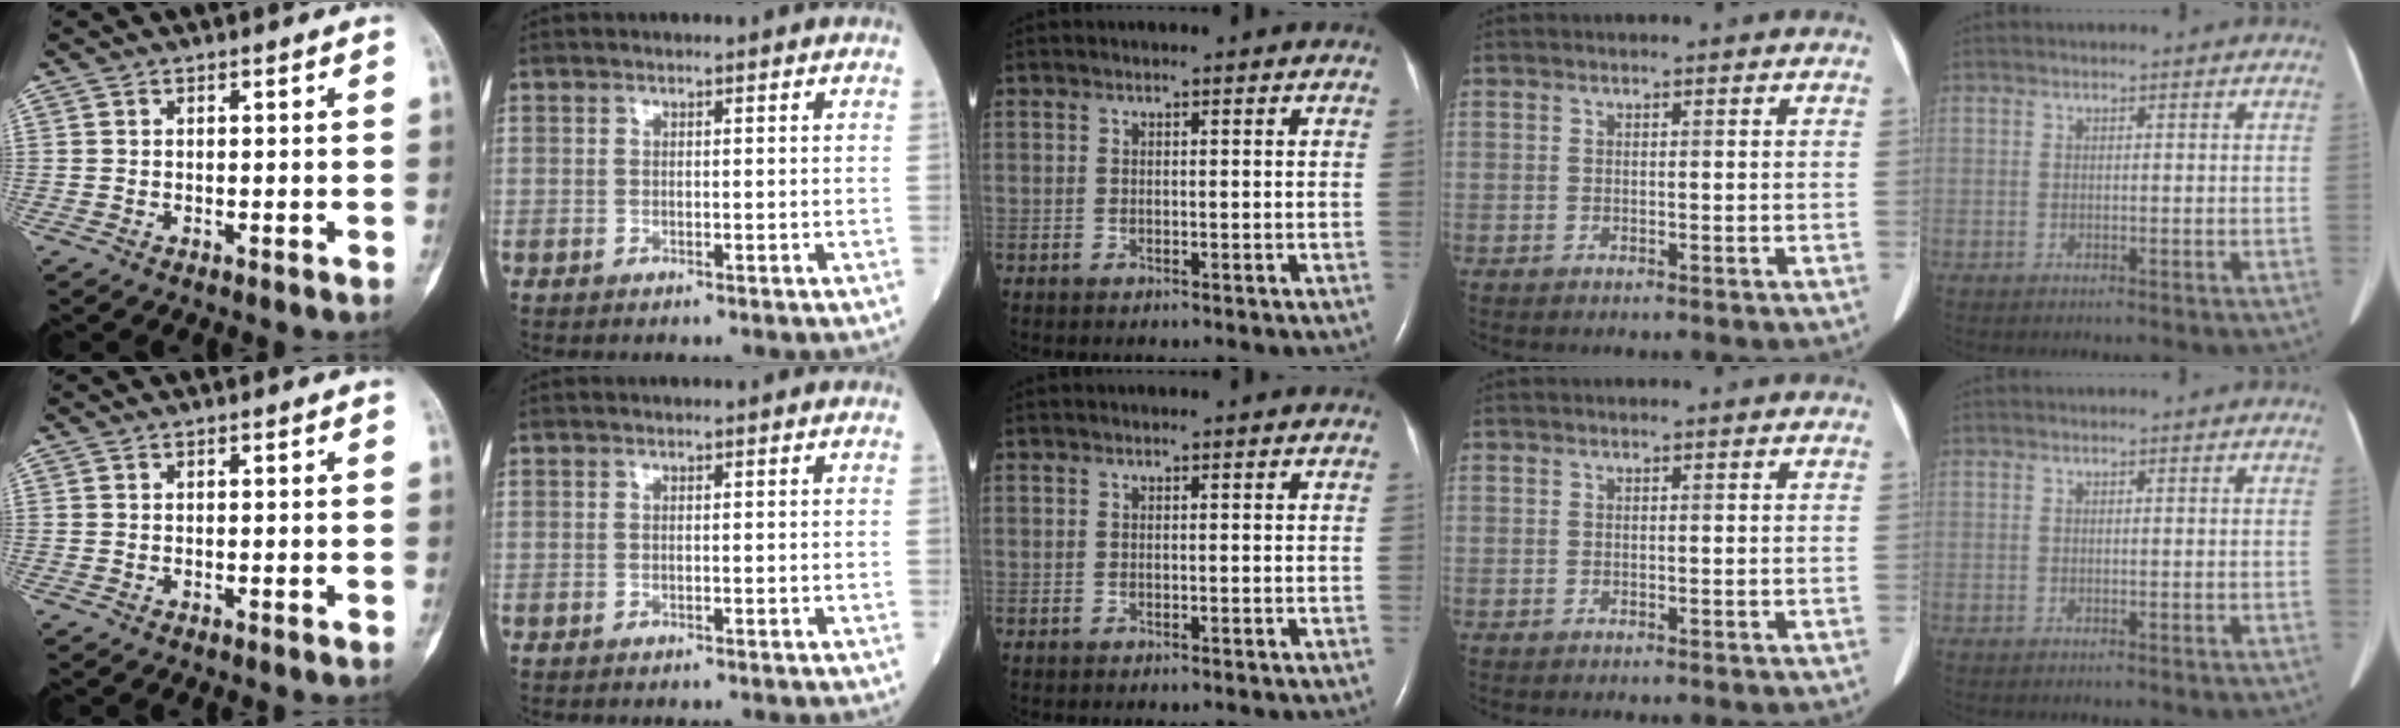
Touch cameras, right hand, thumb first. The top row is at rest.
{}